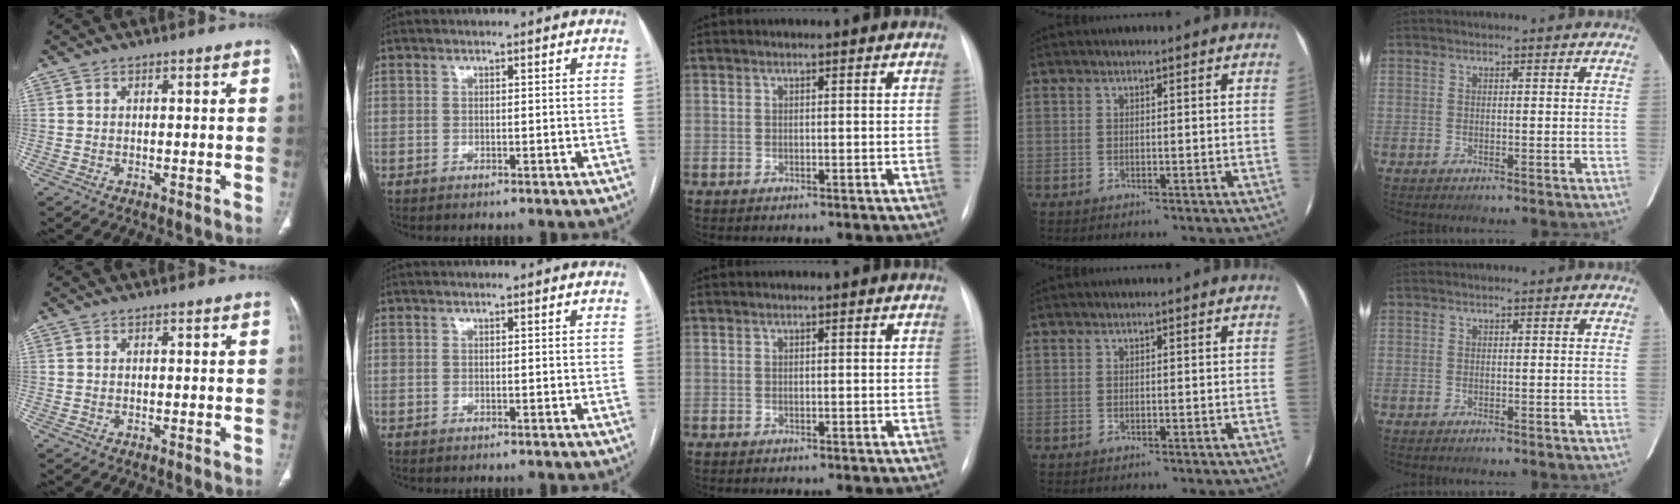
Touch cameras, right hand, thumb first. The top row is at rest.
{}